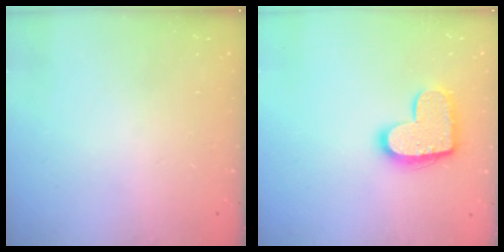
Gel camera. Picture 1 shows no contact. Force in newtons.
{"total": 14.6, "press": 14.6, "slide": 0.8}